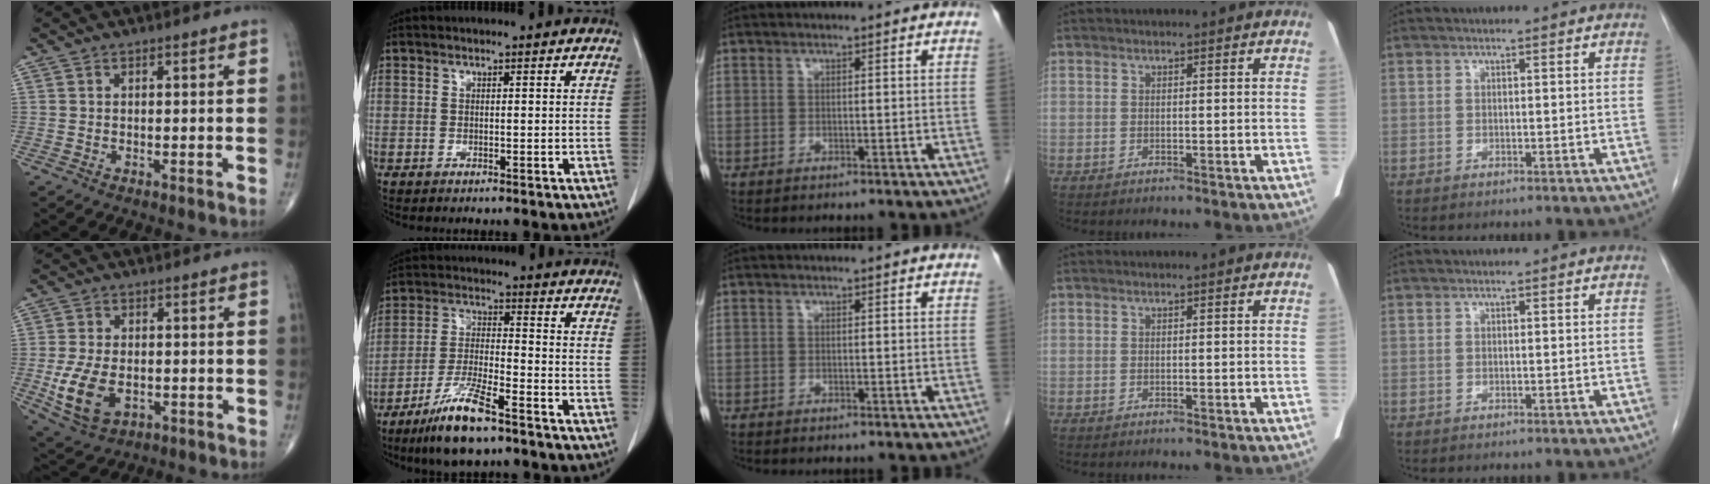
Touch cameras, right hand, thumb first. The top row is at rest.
{"thumb": {"total": 10.0, "force": [-2.3, 6.2, 7.5], "torque": [-0.151, -0.002, -0.032]}, "index": {"total": 10.8, "force": [-7.6, 1.6, 7.6], "torque": [-0.153, -0.024, -0.141]}}